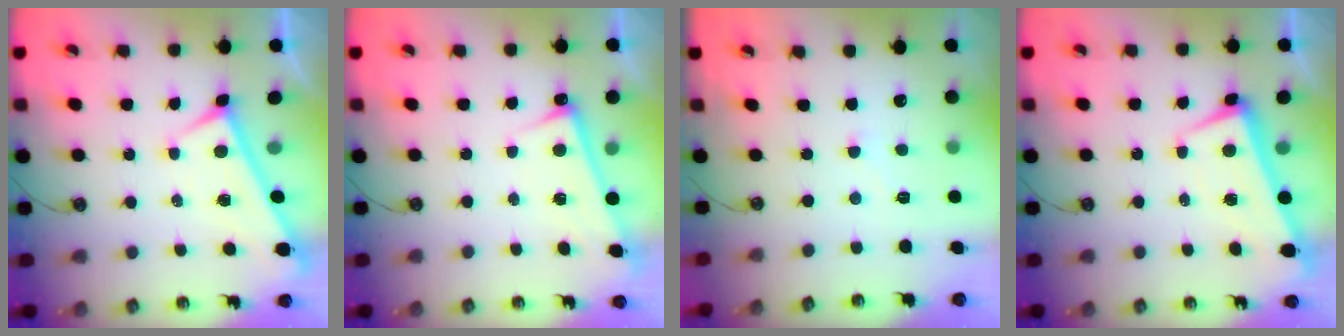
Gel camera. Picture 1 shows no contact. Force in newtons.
{"total": 2.9, "press": 2.8, "slide": 0.3}
{"total": 4.1, "press": 4.1, "slide": 0.5}
{"total": 2.0, "press": 1.8, "slide": 0.9}